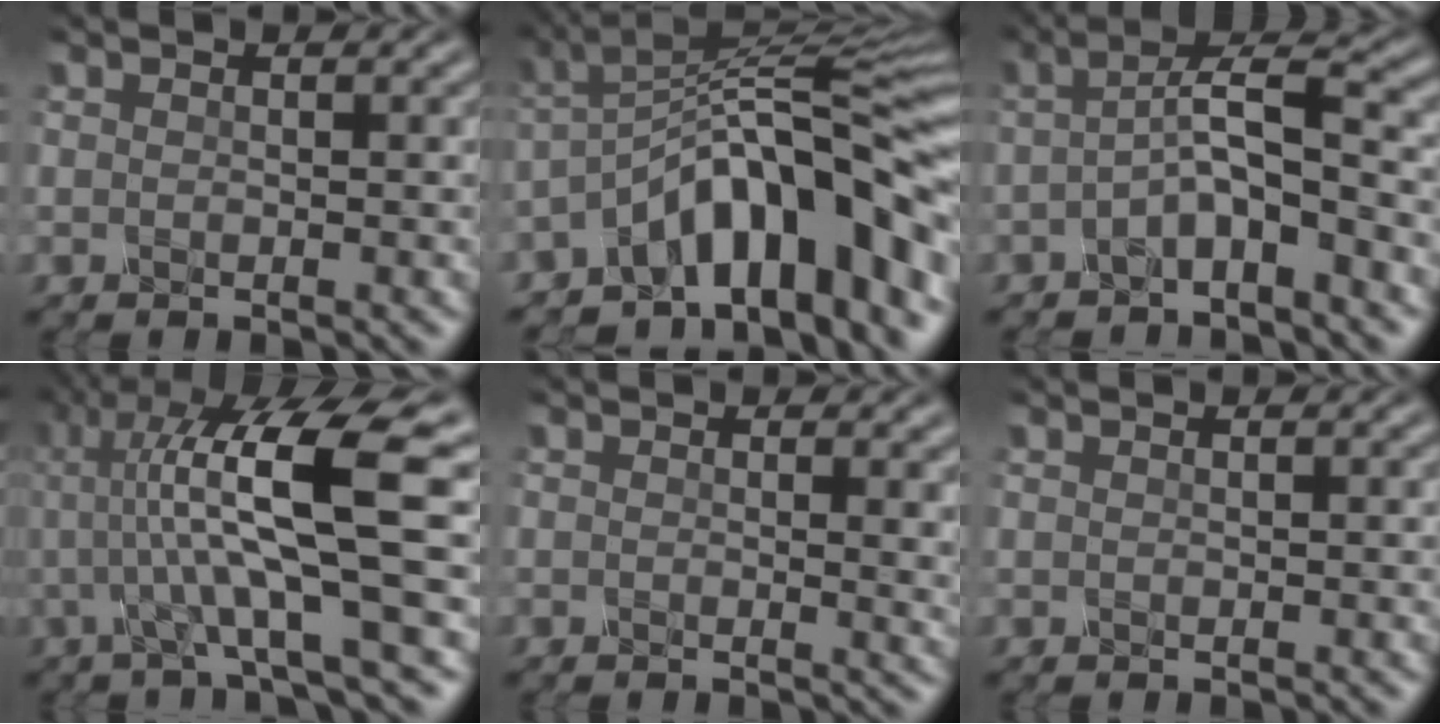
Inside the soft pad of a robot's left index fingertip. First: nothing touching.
{"total": 11.8, "force": [-6.0, 3.5, 9.6], "torque": [-0.130, 0.023, -0.092]}
{"total": 3.8, "force": [-1.4, 0.5, 3.5], "torque": [-0.066, 0.020, -0.026]}
{"total": 11.3, "force": [0.9, 1.4, 11.2], "torque": [-0.178, 0.017, 0.028]}
{"total": 2.9, "force": [0.9, 1.1, 2.5], "torque": [-0.018, 0.009, 0.012]}
{"total": 0.5, "force": [0.4, 0.2, 0.2], "torque": [0.007, -0.002, -0.001]}